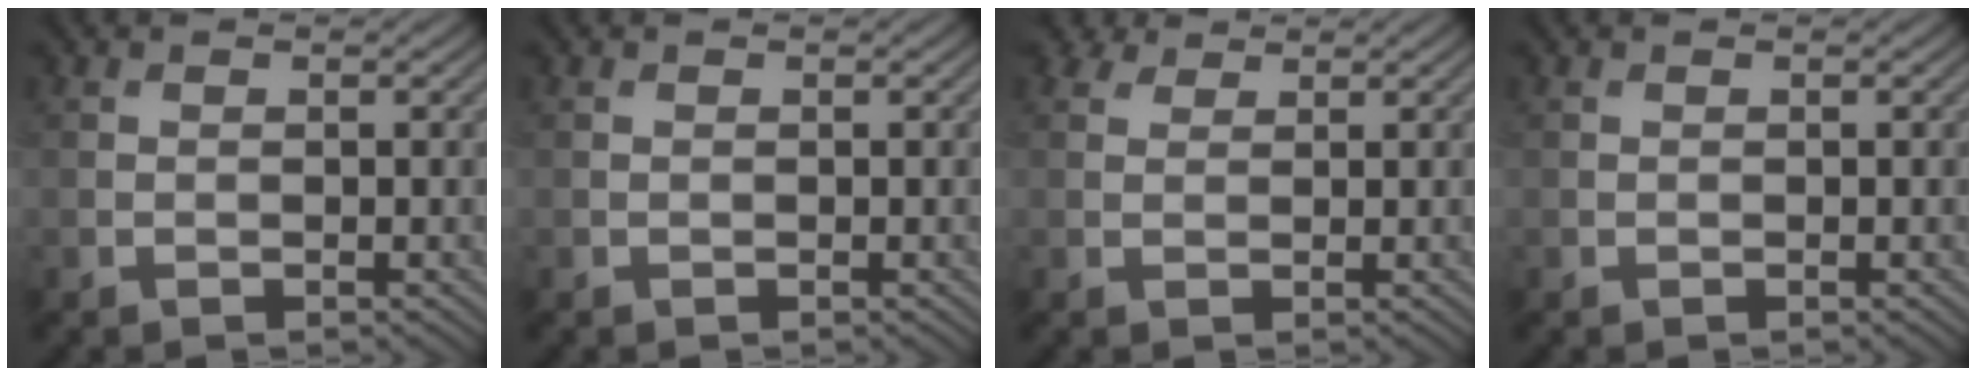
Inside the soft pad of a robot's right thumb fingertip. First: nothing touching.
{"total": 0.0}
{"total": 2.3, "force": [1.8, 1.2, 0.6], "torque": [-0.020, 0.008, 0.031]}
{"total": 0.0}